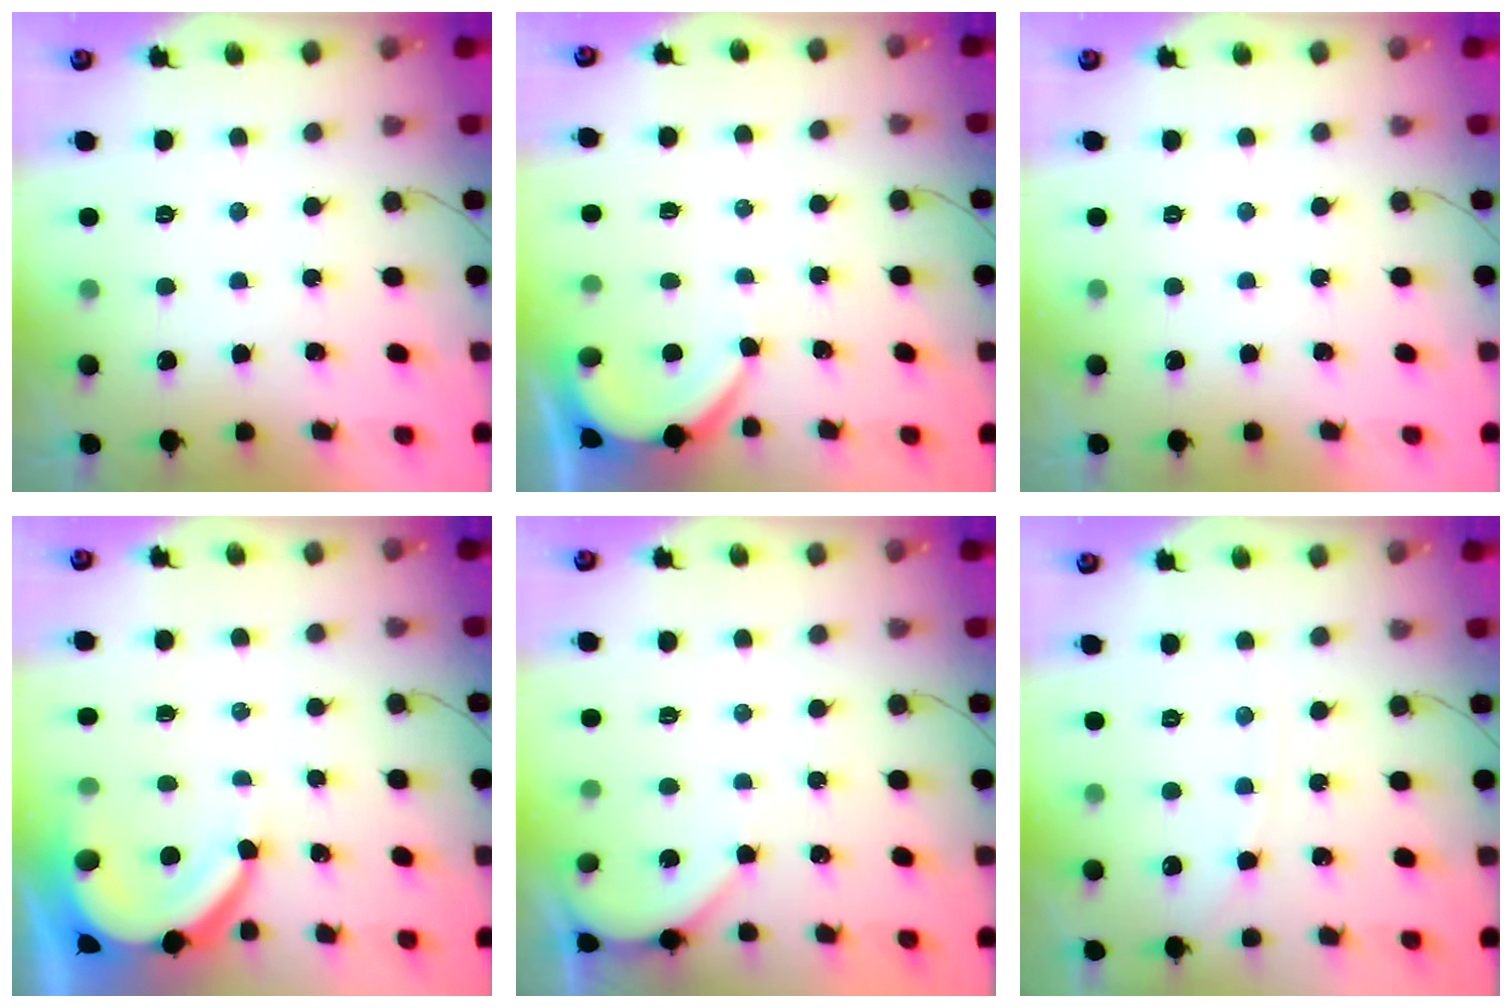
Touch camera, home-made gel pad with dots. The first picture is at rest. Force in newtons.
{"total": 3.4, "press": 3.3, "slide": 0.3}
{"total": 0.0}
{"total": 6.9, "press": 6.9, "slide": 0.8}
{"total": 2.1, "press": 2.1, "slide": 0.3}
{"total": 4.6, "press": 4.5, "slide": 0.6}